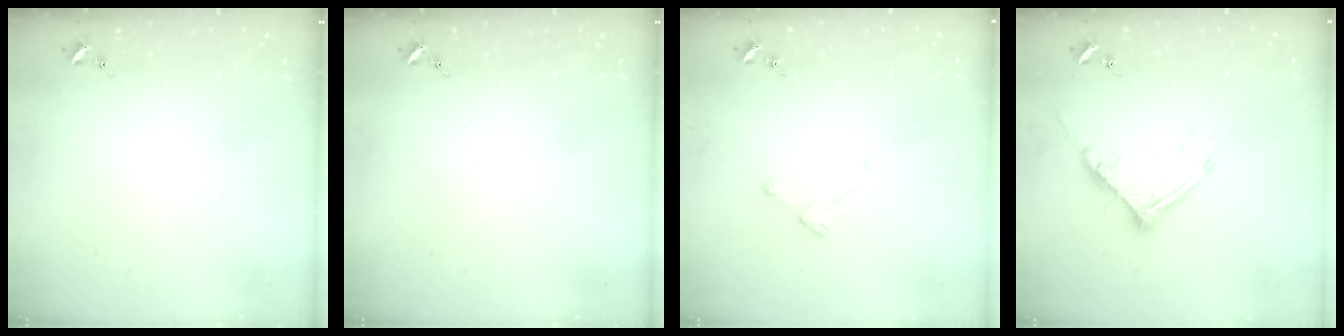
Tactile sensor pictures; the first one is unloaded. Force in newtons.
{"total": 0.0}
{"total": 2.6, "press": 2.6, "slide": 0.3}
{"total": 10.7, "press": 10.6, "slide": 1.1}